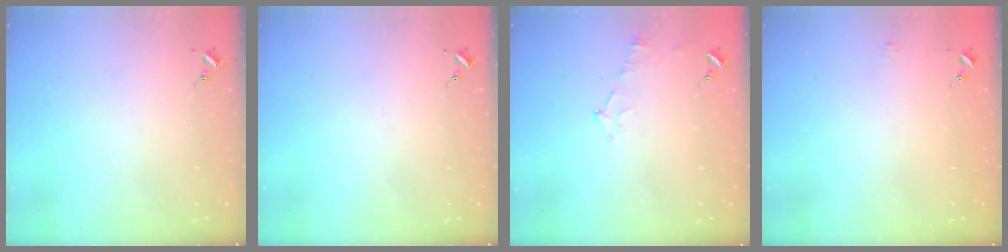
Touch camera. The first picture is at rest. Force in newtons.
{"total": 0.0}
{"total": 6.8, "press": 6.7, "slide": 0.7}
{"total": 3.3, "press": 3.2, "slide": 0.4}